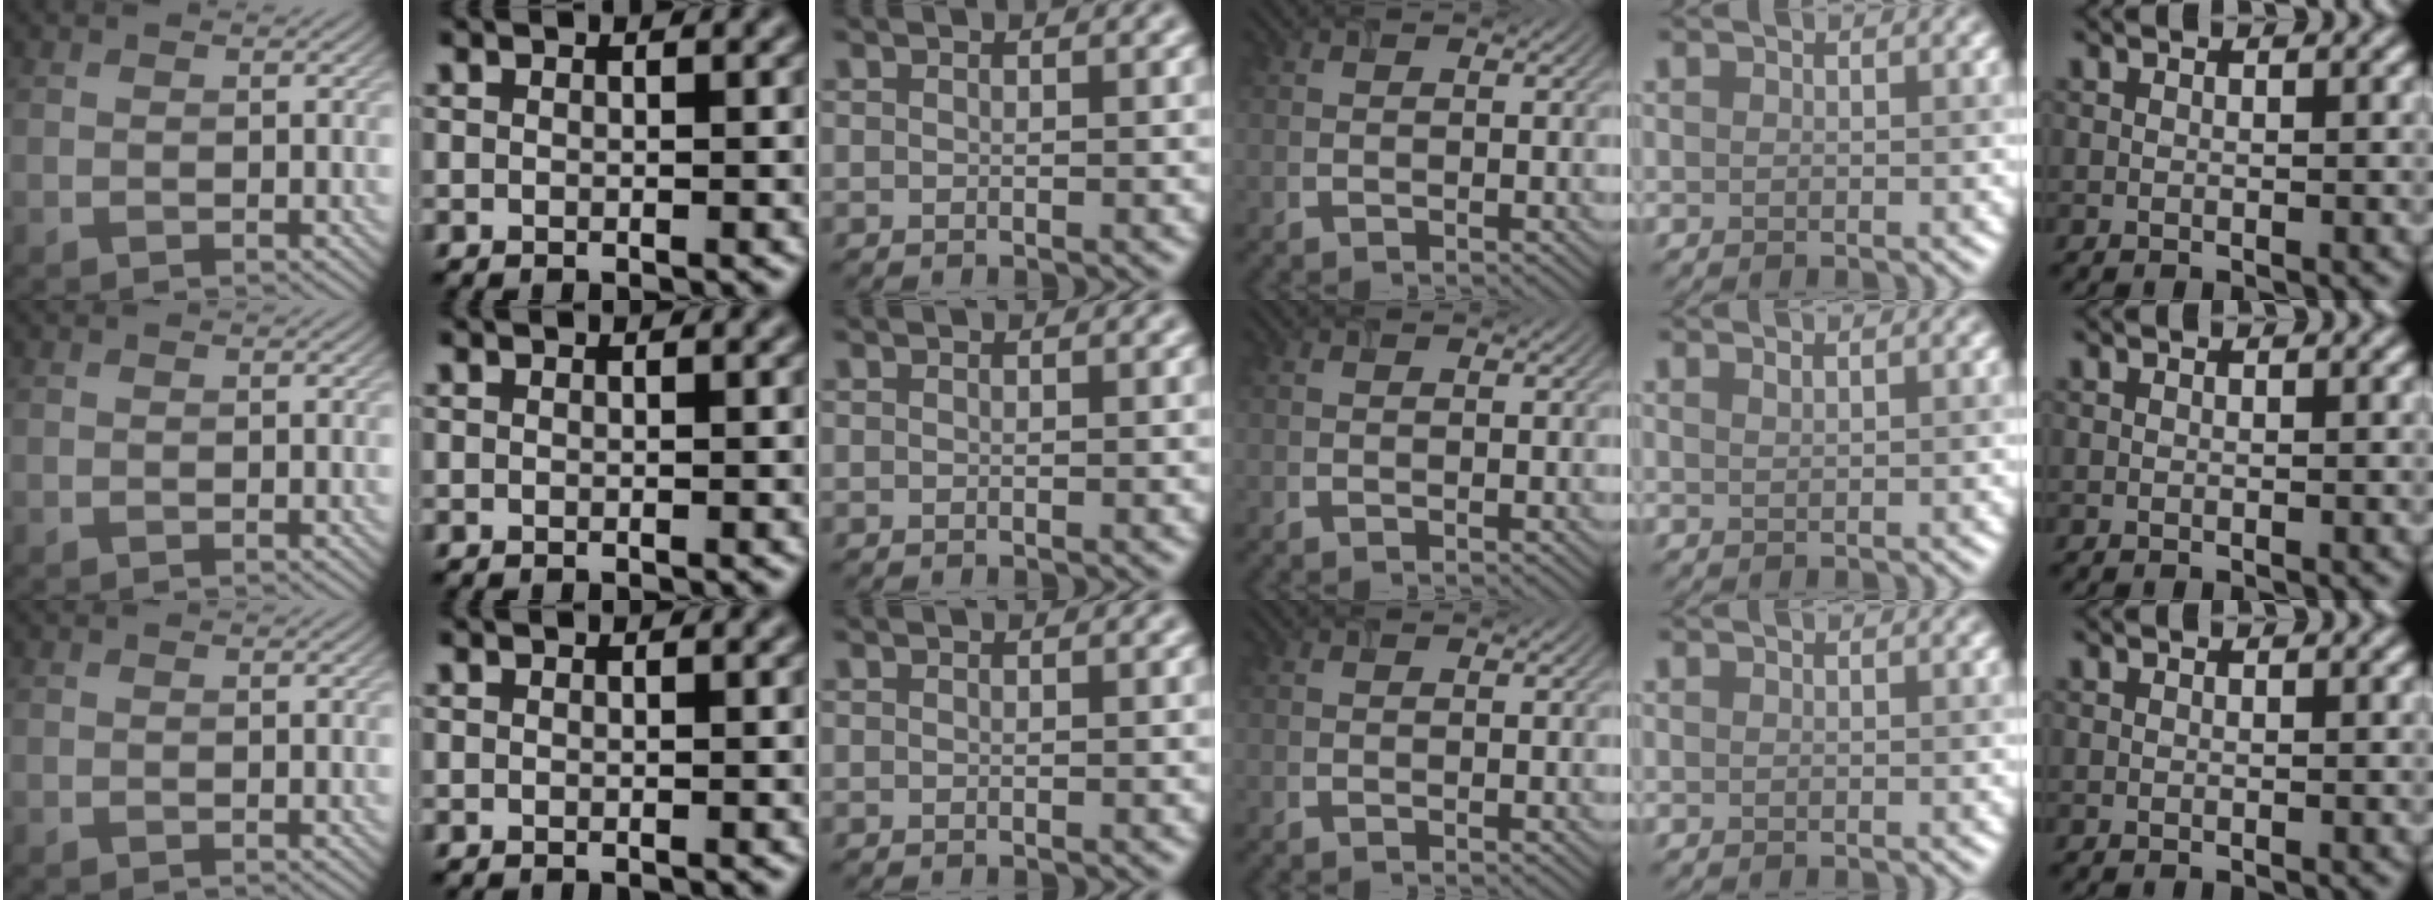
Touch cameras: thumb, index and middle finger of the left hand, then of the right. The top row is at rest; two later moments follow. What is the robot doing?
{"motion": "insert", "object": "airpods case & airpods"}